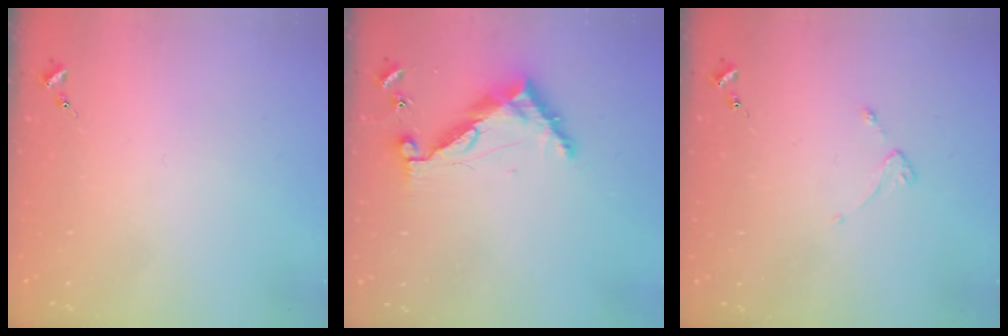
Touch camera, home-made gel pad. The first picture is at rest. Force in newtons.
{"total": 9.6, "press": 9.6, "slide": 0.8}
{"total": 2.2, "press": 2.1, "slide": 0.4}